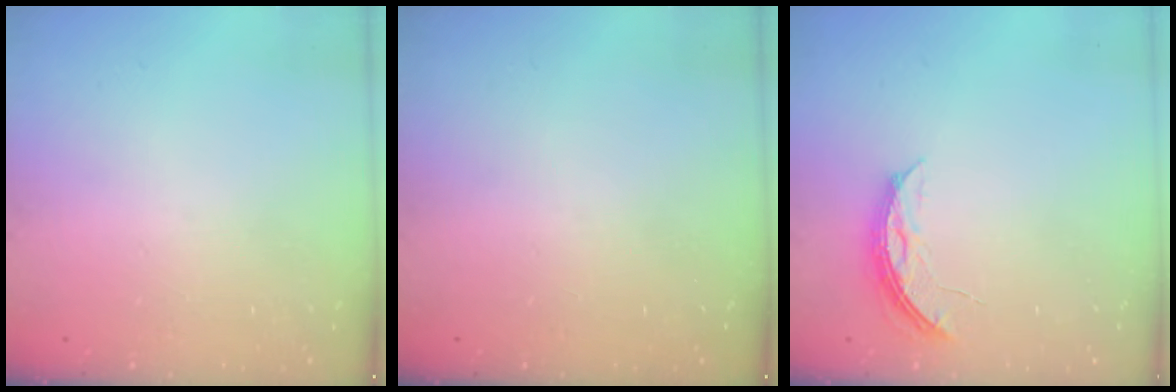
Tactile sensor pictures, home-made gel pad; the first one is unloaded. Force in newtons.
{"total": 0.0}
{"total": 5.8, "press": 5.7, "slide": 0.5}